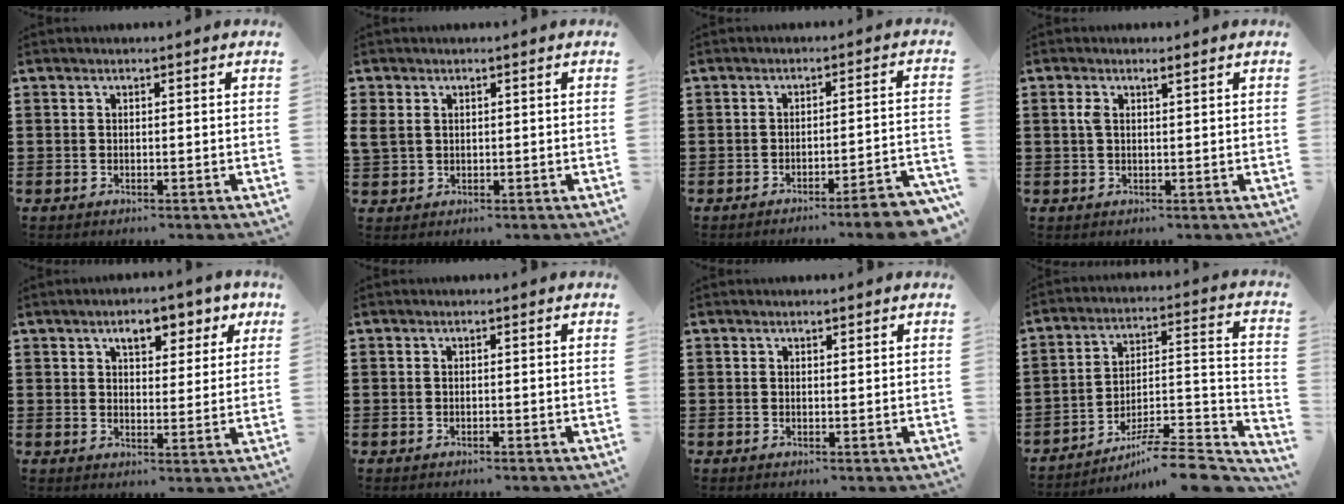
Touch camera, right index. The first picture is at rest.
{"total": 2.0, "force": [0.9, 1.5, 0.9], "torque": [-0.023, 0.008, 0.015]}
{"total": 4.5, "force": [-3.7, -0.2, 2.5], "torque": [-0.043, -0.013, -0.071]}
{"total": 1.9, "force": [0.7, 0.7, 1.6], "torque": [-0.034, 0.005, 0.010]}
{"total": 5.5, "force": [3.6, 2.6, 3.3], "torque": [-0.056, 0.003, 0.057]}
{"total": 0.0}
{"total": 0.6, "force": [0.4, 0.3, 0.2], "torque": [-0.005, 0.001, 0.009]}
{"total": 8.2, "force": [-6.9, 0.8, 4.3], "torque": [-0.059, 0.002, -0.137]}